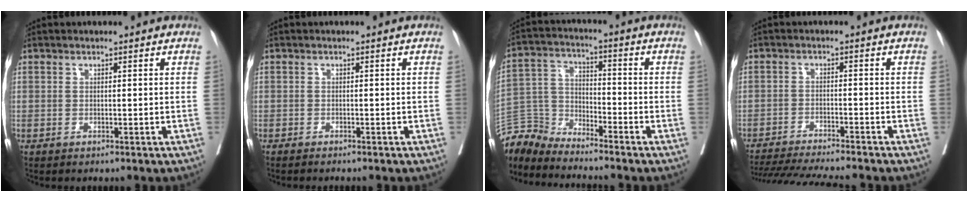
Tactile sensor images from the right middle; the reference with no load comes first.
{"total": 1.9, "force": [-1.7, 0.0, 0.9], "torque": [-0.013, 0.000, -0.022]}
{"total": 7.5, "force": [-7.5, 0.0, -0.6], "torque": [0.007, 0.017, -0.151]}
{"total": 14.1, "force": [-12.9, 0.2, 5.8], "torque": [-0.093, -0.024, -0.192]}